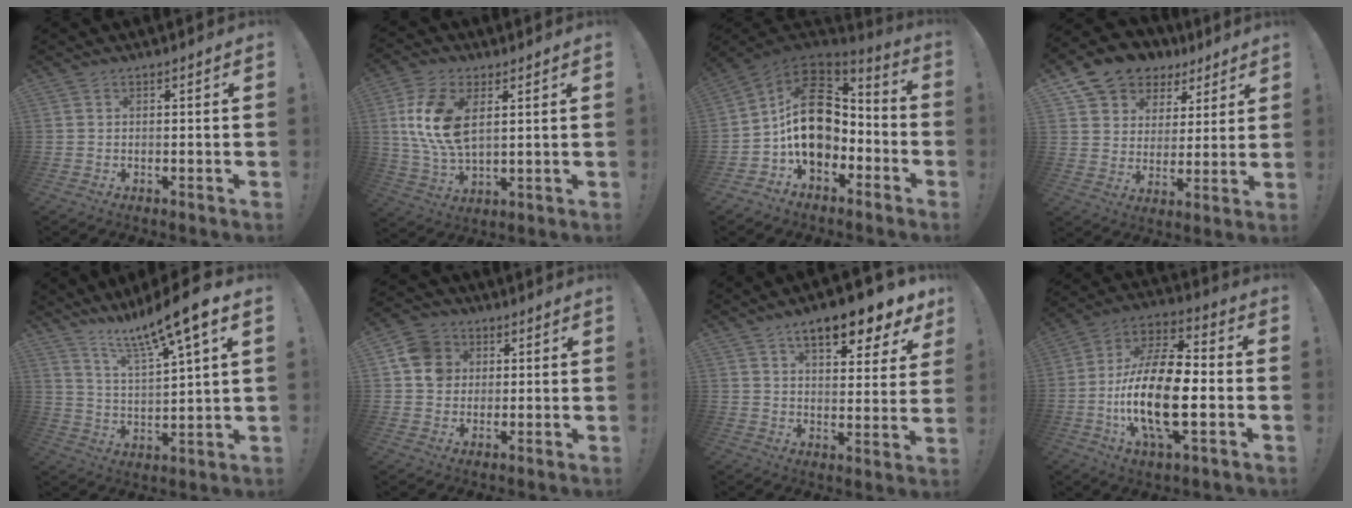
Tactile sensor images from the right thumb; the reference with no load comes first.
{"total": 14.1, "force": [4.2, 7.8, 11.0], "torque": [-0.217, -0.020, 0.073]}
{"total": 19.4, "force": [1.0, 14.0, 13.5], "torque": [-0.224, 0.009, 0.031]}
{"total": 11.7, "force": [8.1, 7.9, 3.0], "torque": [-0.060, -0.059, 0.157]}
{"total": 13.4, "force": [10.4, 0.8, 8.4], "torque": [-0.155, -0.071, 0.165]}
{"total": 10.0, "force": [2.6, 9.0, 3.4], "torque": [-0.042, -0.003, 0.055]}
{"total": 12.0, "force": [7.7, 3.7, 8.5], "torque": [-0.123, -0.047, 0.124]}
{"total": 22.2, "force": [-4.5, 9.4, 19.6], "torque": [-0.390, 0.011, -0.075]}